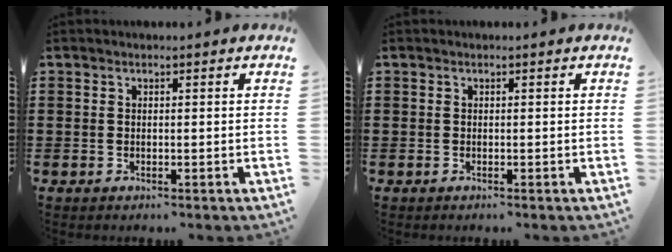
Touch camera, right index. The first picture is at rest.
{"total": 0.0}